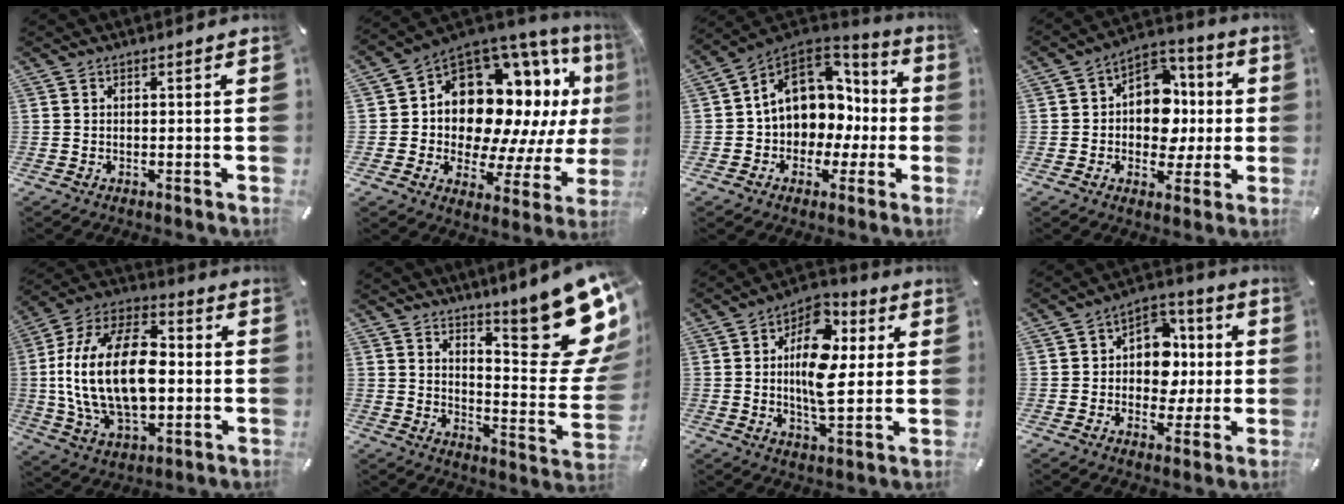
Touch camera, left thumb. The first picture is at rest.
{"total": 17.5, "force": [5.5, 12.4, 11.0], "torque": [-0.181, -0.068, 0.096]}
{"total": 12.2, "force": [2.9, 10.6, 5.3], "torque": [-0.106, -0.019, 0.063]}
{"total": 12.3, "force": [-0.6, 10.3, 6.6], "torque": [-0.096, 0.007, -0.006]}
{"total": 23.6, "force": [-0.4, 14.7, 18.5], "torque": [-0.396, 0.002, -0.008]}
{"total": 20.8, "force": [12.5, 6.5, 15.4], "torque": [-0.183, -0.110, 0.208]}
{"total": 14.3, "force": [2.8, 7.9, 11.6], "torque": [-0.190, -0.014, 0.043]}
{"total": 10.8, "force": [-0.3, 9.3, 5.4], "torque": [-0.072, 0.009, -0.002]}